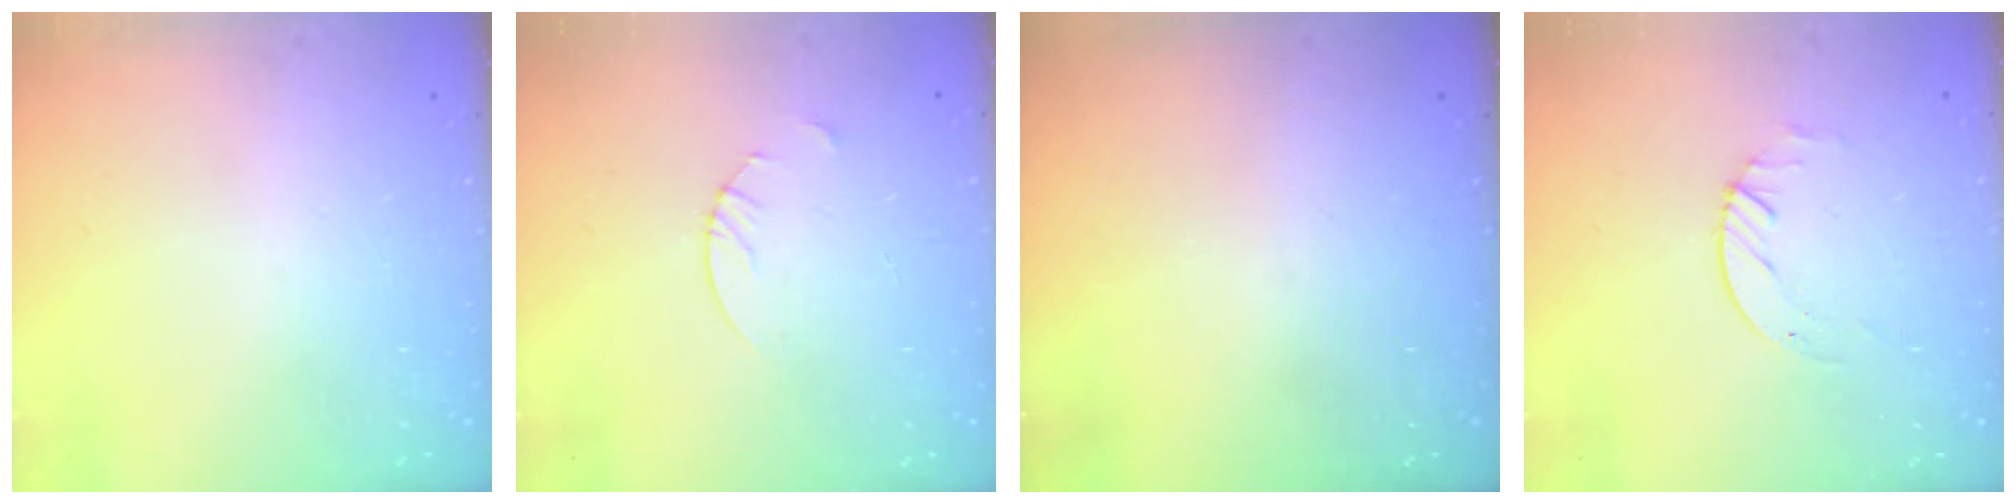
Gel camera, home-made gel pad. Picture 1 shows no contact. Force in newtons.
{"total": 1.8, "press": 1.8, "slide": 0.2}
{"total": 0.0}
{"total": 1.7, "press": 1.7, "slide": 0.2}